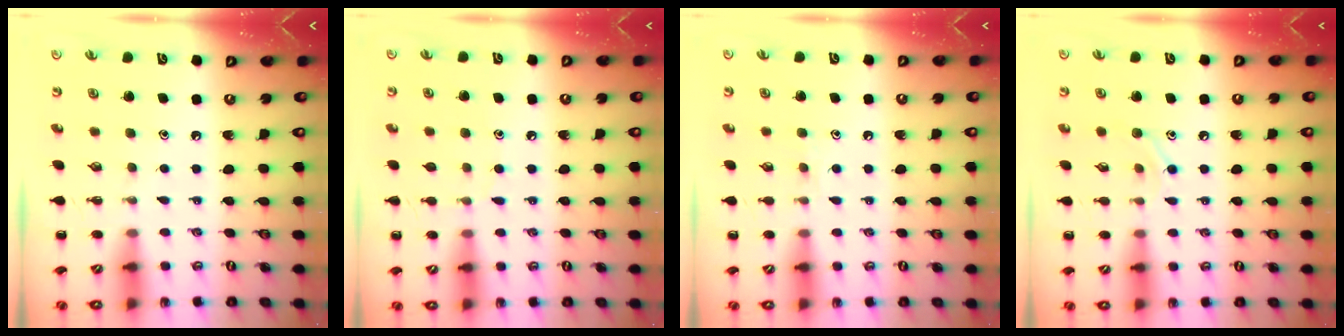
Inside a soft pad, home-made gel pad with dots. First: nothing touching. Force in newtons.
{"total": 6.5, "press": 6.1, "slide": 2.3}
{"total": 5.4, "press": 5.3, "slide": 0.9}
{"total": 8.2, "press": 8.1, "slide": 1.5}